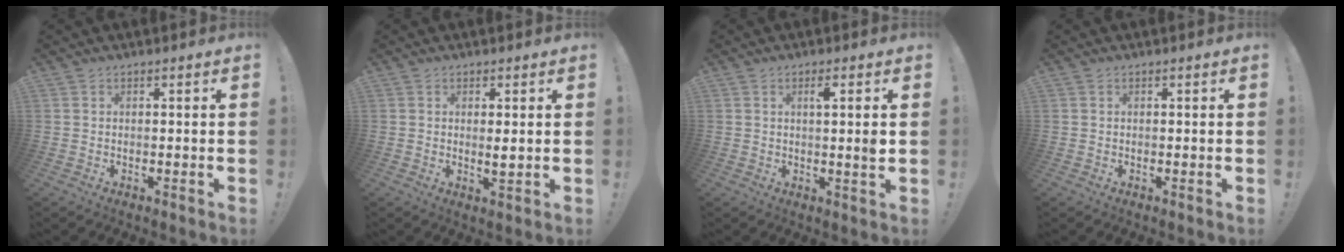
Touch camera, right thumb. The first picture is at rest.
{"total": 2.4, "force": [0.5, 0.5, 2.3], "torque": [-0.028, -0.010, 0.006]}
{"total": 3.5, "force": [0.6, -0.2, 3.5], "torque": [-0.052, -0.007, 0.002]}
{"total": 0.0}